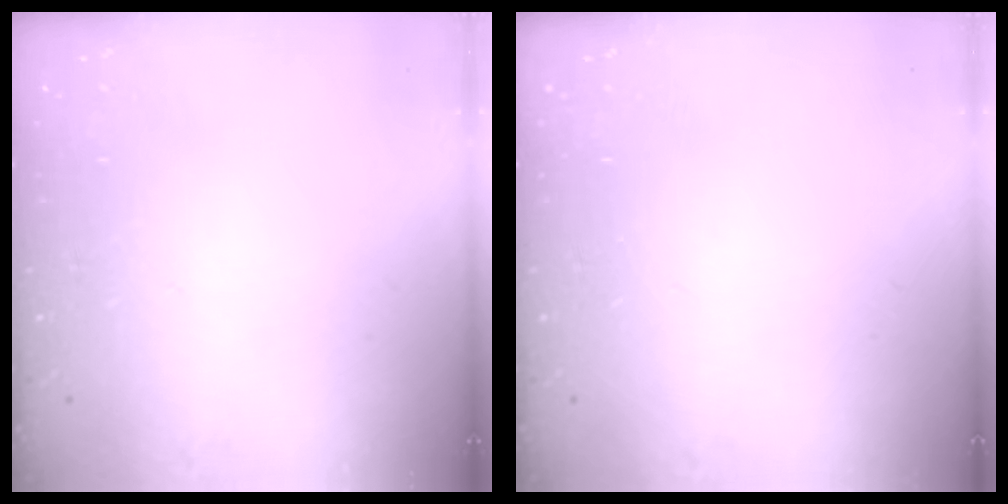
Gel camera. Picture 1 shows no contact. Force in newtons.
{"total": 0.0}